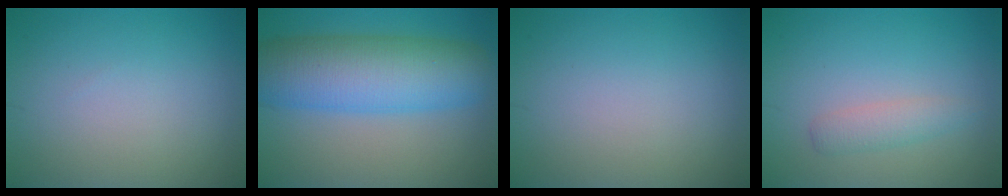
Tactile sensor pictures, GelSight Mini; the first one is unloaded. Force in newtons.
{"total": 9.7, "press": 9.7, "slide": 0.2}
{"total": 0.0}
{"total": 1.8, "press": 1.8, "slide": 0.0}